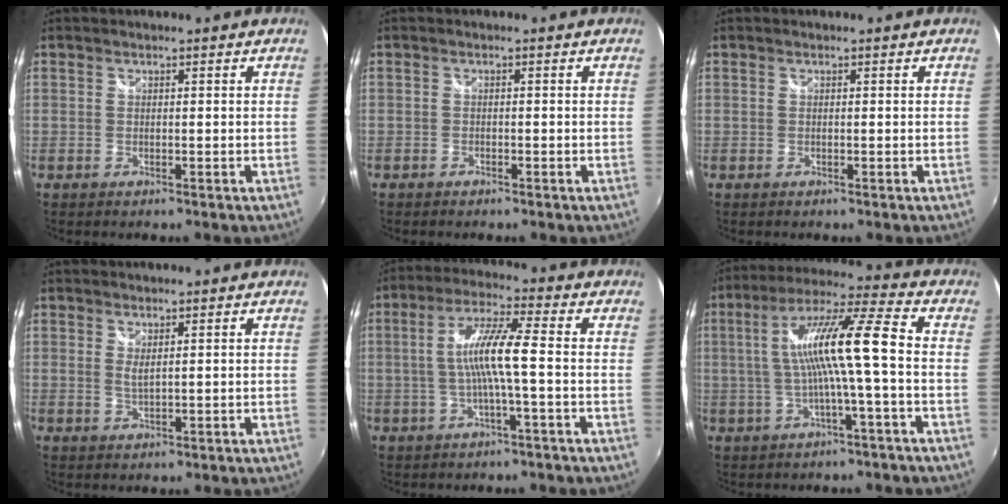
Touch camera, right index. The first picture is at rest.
{"total": 1.1, "force": [-1.0, 0.4, 0.2], "torque": [-0.007, -0.003, -0.019]}
{"total": 0.0}
{"total": 1.4, "force": [0.5, 0.4, 1.2], "torque": [-0.020, -0.004, 0.009]}
{"total": 8.4, "force": [-1.2, -0.2, 8.3], "torque": [-0.169, 0.008, -0.021]}
{"total": 12.1, "force": [-1.1, -0.3, 12.1], "torque": [-0.221, 0.015, -0.012]}